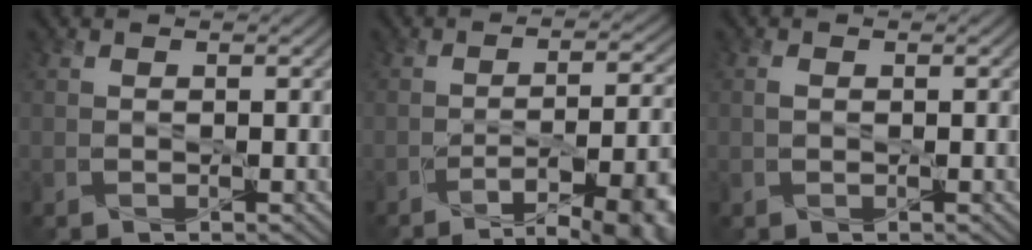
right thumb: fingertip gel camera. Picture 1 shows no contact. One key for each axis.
{"total": 11.5, "fx": -7.1, "fy": 3.2, "fz": 8.4, "tx": -0.105, "ty": 0.006, "tz": -0.094}
{"total": 0.7, "fx": 0.0, "fy": 0.5, "fz": 0.5, "tx": -0.013, "ty": 0.001, "tz": 0.000}